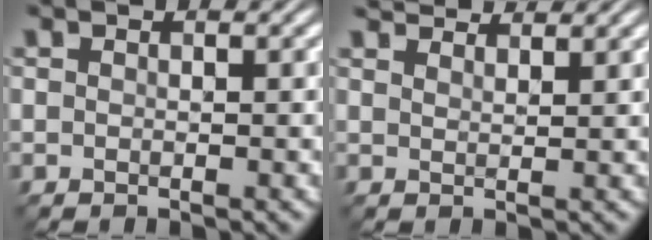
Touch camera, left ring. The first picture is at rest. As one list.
[{"total": 4.5, "force": [4.2, 0.9, 1.5], "torque": [-0.021, 0.004, 0.054]}]